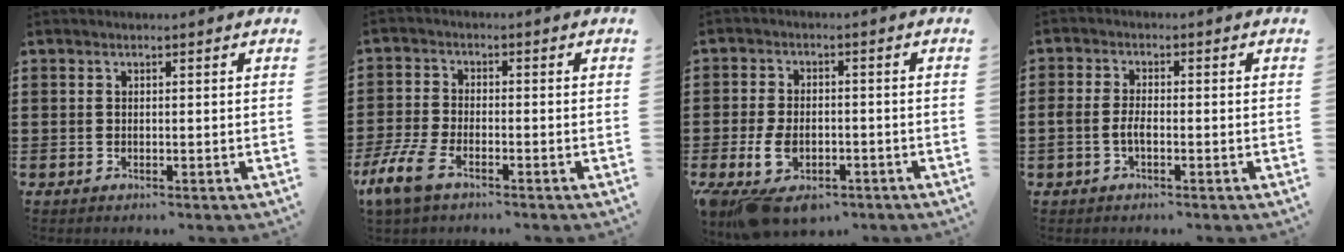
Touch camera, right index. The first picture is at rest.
{"total": 5.6, "force": [-3.6, 1.9, 3.9], "torque": [-0.105, -0.009, -0.074]}
{"total": 6.3, "force": [-3.0, 3.5, 4.2], "torque": [-0.105, -0.003, -0.059]}
{"total": 2.4, "force": [-0.9, 1.0, 2.0], "torque": [-0.047, 0.000, -0.018]}